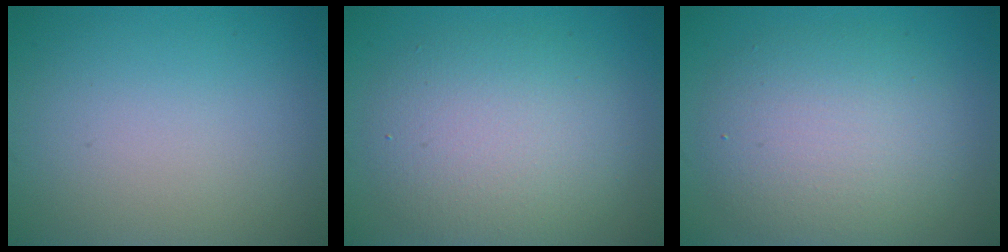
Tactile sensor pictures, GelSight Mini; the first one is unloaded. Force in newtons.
{"total": 6.1, "press": 6.1, "slide": 0.2}
{"total": 6.0, "press": 6.0, "slide": 0.2}